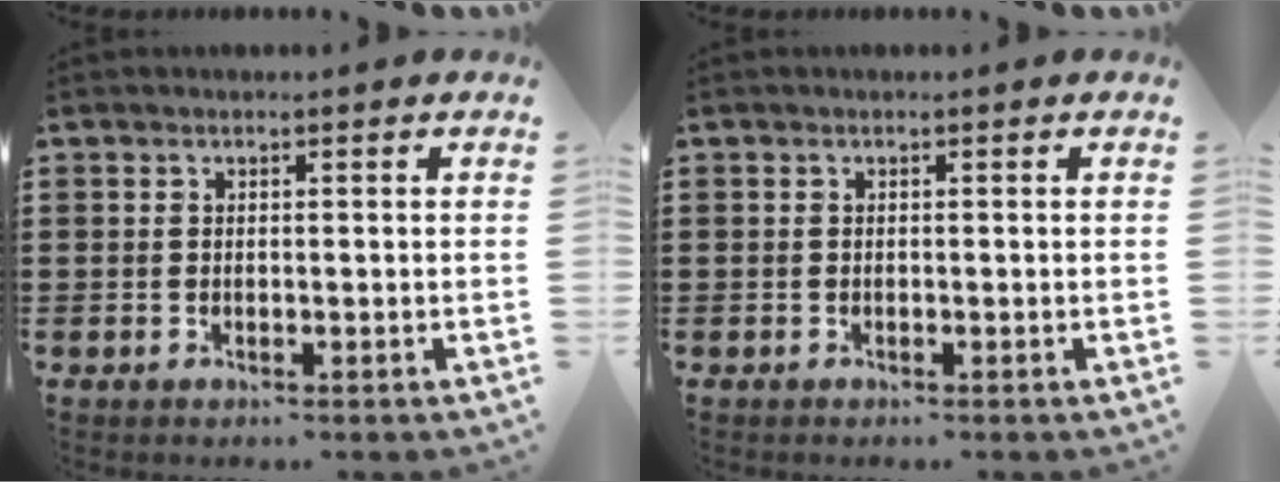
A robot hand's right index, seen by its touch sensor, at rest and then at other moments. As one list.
[{"total": 0.0}]